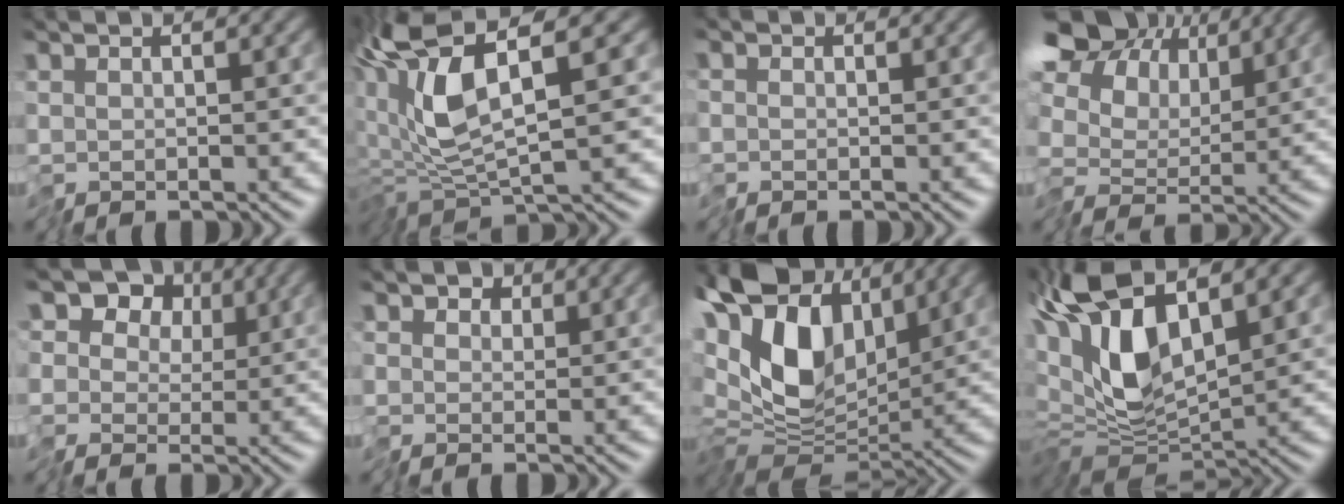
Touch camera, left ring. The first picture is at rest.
{"total": 7.8, "force": [1.0, 1.9, 7.5], "torque": [-0.157, 0.007, 0.011]}
{"total": 0.5, "force": [-0.4, 0.1, -0.3], "torque": [0.007, 0.001, -0.010]}
{"total": 12.0, "force": [2.9, 9.0, 7.3], "torque": [-0.153, 0.019, 0.041]}
{"total": 8.9, "force": [3.0, 7.3, 4.1], "torque": [-0.073, 0.038, 0.011]}
{"total": 2.0, "force": [0.2, 1.8, 0.8], "torque": [-0.015, 0.005, -0.005]}
{"total": 11.7, "force": [2.7, 6.6, 9.3], "torque": [-0.181, 0.007, 0.037]}
{"total": 11.8, "force": [3.1, 6.0, 9.6], "torque": [-0.214, -0.006, 0.054]}